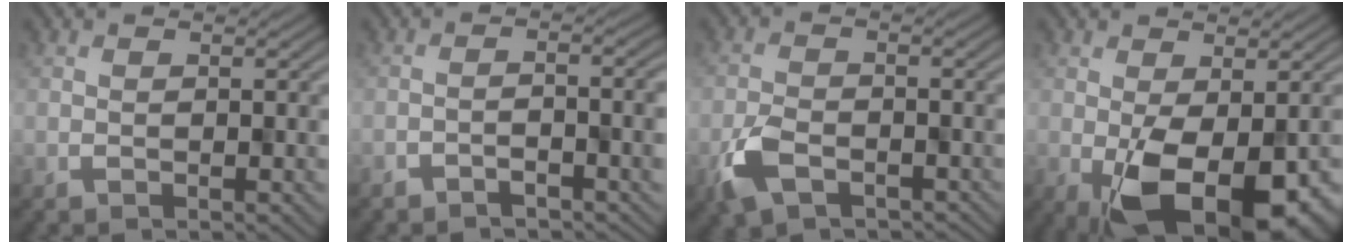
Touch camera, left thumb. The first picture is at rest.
{"total": 2.1, "force": [-1.8, 0.3, 1.1], "torque": [-0.014, 0.002, -0.030]}
{"total": 5.6, "force": [-3.2, 3.5, 3.0], "torque": [-0.076, -0.022, -0.061]}
{"total": 11.5, "force": [-3.5, 6.3, 8.9], "torque": [-0.151, -0.050, -0.032]}